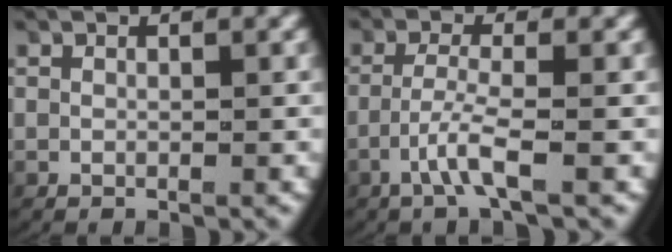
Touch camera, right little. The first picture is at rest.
{"total": 2.9, "force": [-1.4, 0.2, 2.5], "torque": [-0.060, -0.009, -0.022]}